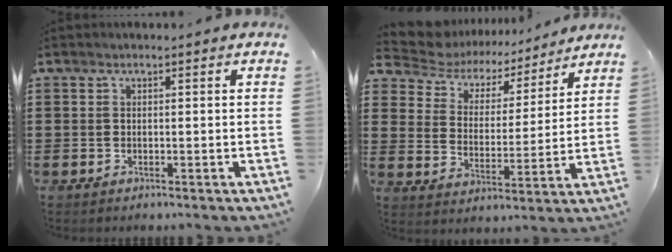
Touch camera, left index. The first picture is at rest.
{"total": 5.6, "force": [5.1, 2.0, 1.1], "torque": [-0.052, -0.033, 0.085]}